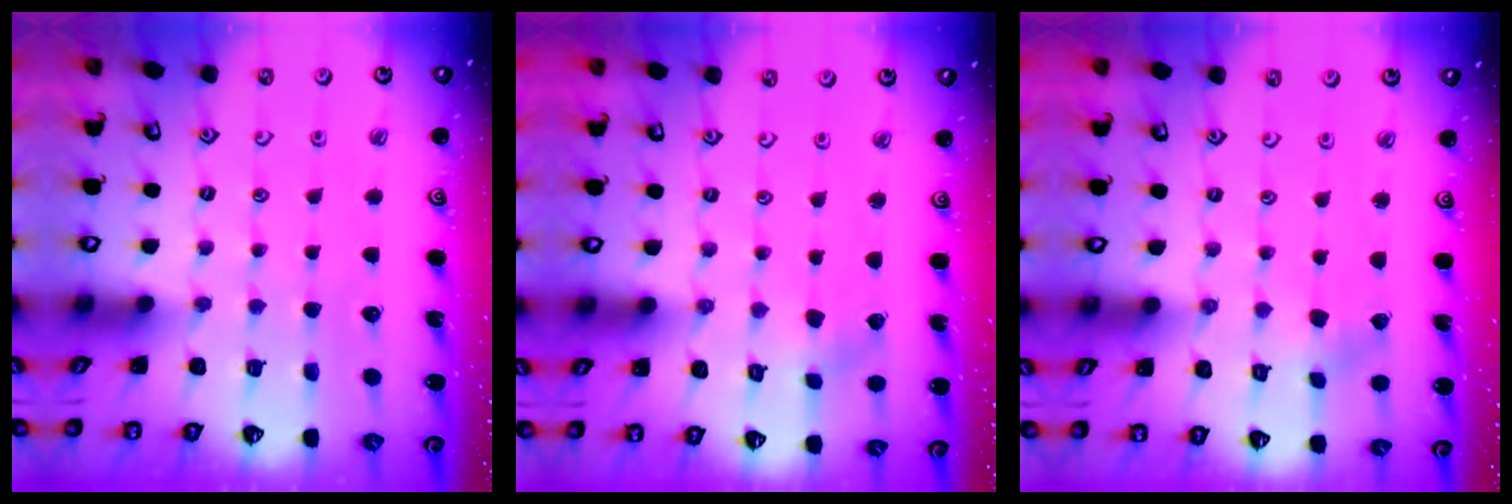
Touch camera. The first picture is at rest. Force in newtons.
{"total": 0.0}
{"total": 1.5, "press": 1.4, "slide": 0.2}